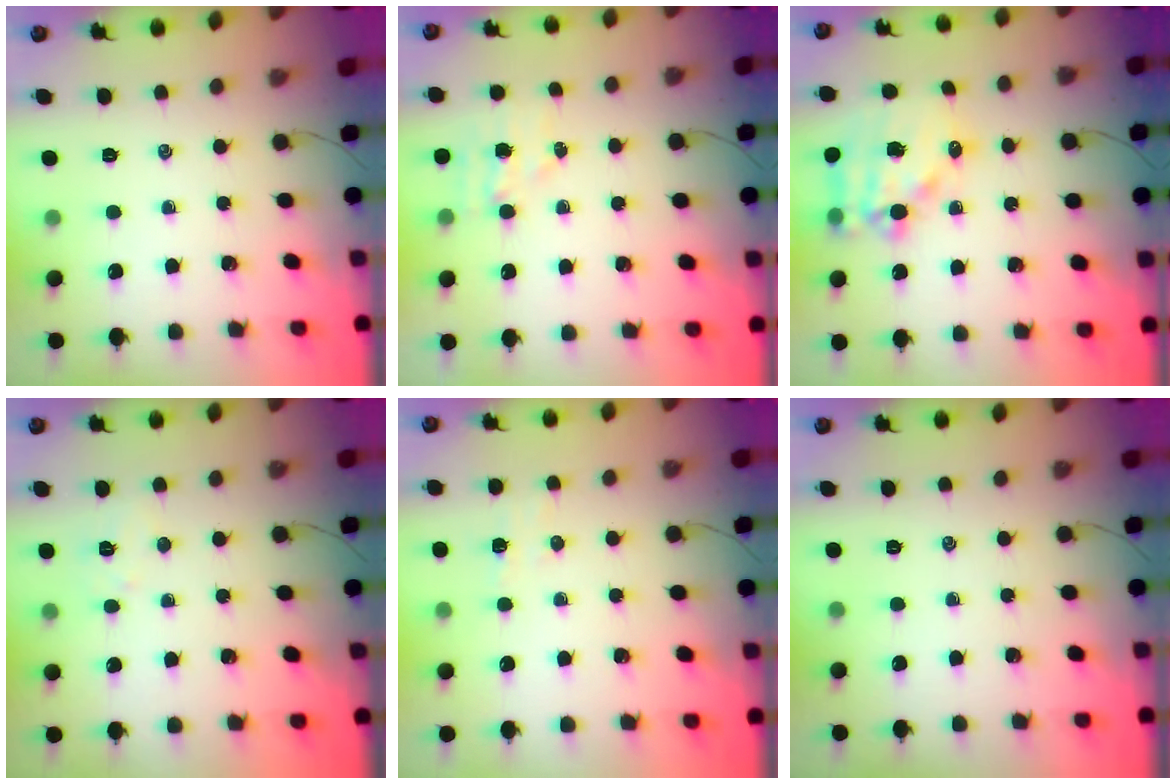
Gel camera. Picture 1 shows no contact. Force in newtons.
{"total": 4.5, "press": 4.3, "slide": 1.0}
{"total": 13.9, "press": 13.6, "slide": 3.0}
{"total": 4.2, "press": 4.1, "slide": 0.8}
{"total": 4.5, "press": 4.4, "slide": 1.0}
{"total": 0.0}